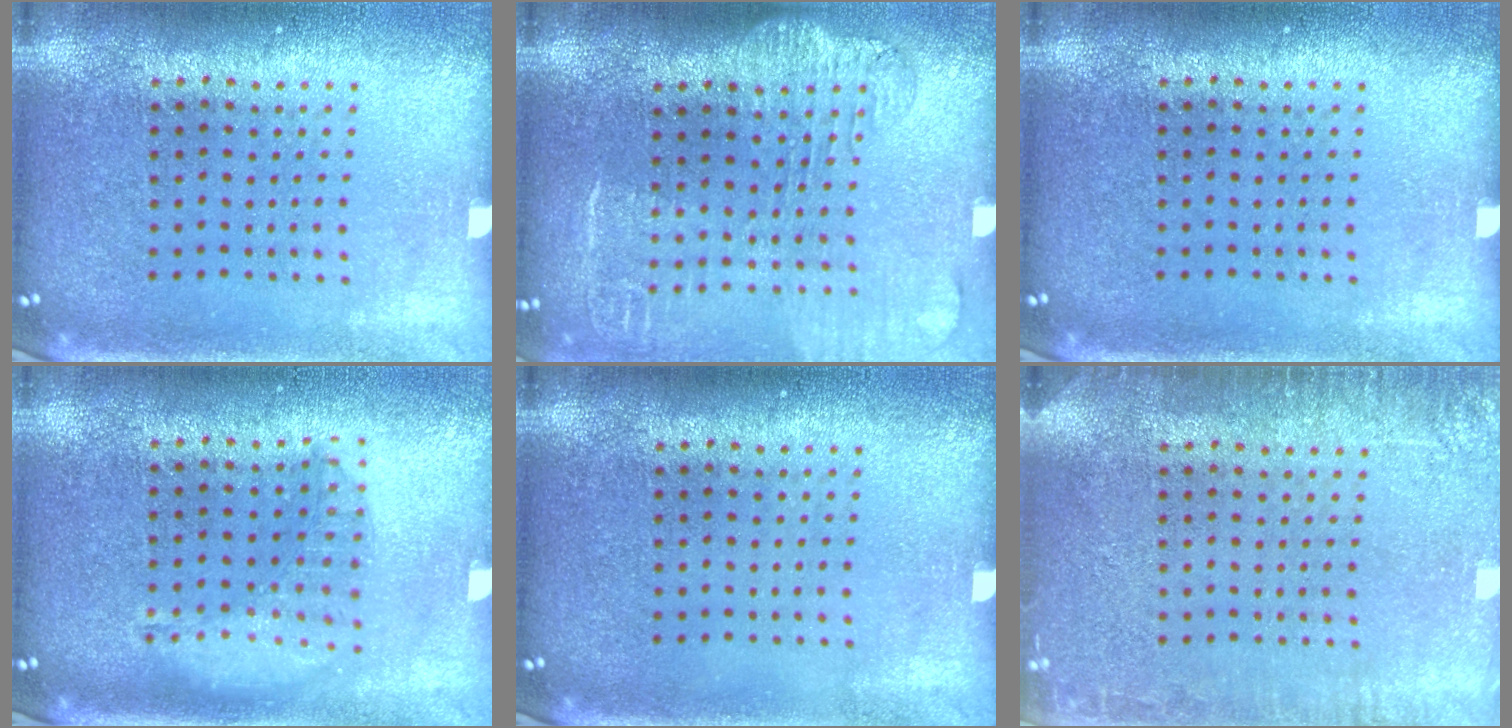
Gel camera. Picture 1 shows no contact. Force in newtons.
{"total": 1.9, "press": 1.6, "slide": 1.0}
{"total": 0.0}
{"total": 1.4, "press": 1.3, "slide": 0.4}
{"total": 0.0}
{"total": 2.9, "press": 2.9, "slide": 0.4}